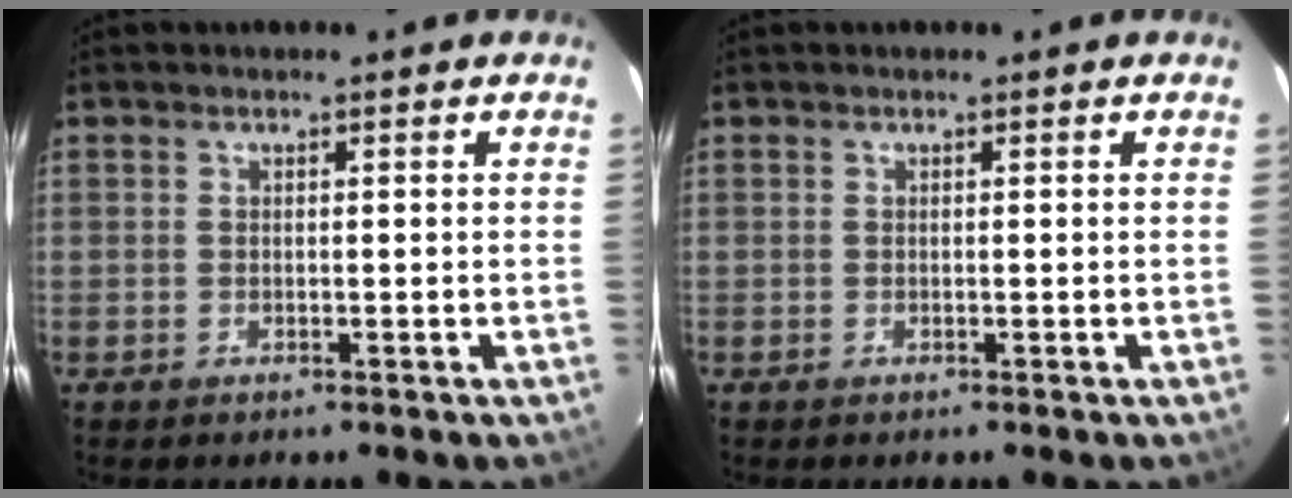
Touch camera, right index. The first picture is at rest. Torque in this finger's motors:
{"motor_torque": [-0.03, 0.00, 0.00, 0.00]}